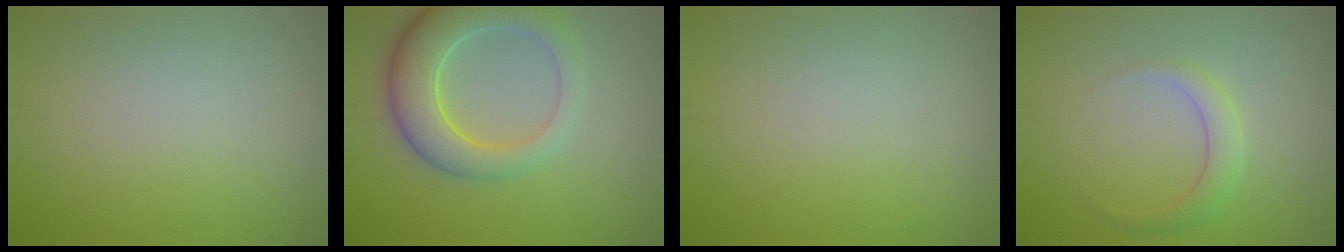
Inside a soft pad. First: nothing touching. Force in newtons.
{"total": 6.3, "press": 6.3, "slide": 0.6}
{"total": 0.0}
{"total": 2.0, "press": 2.0, "slide": 0.1}